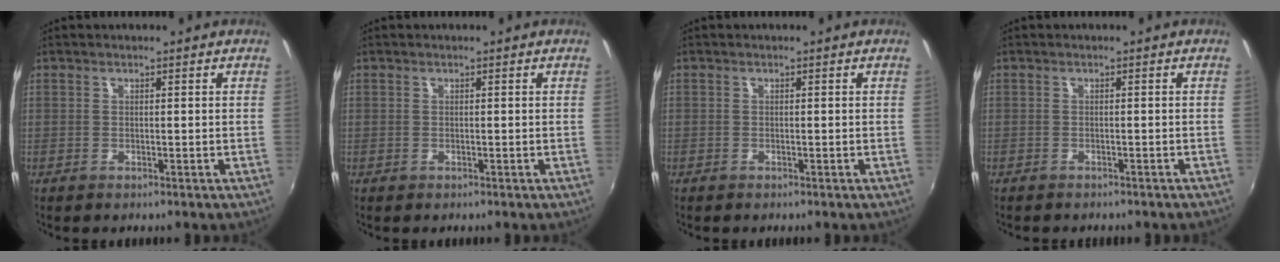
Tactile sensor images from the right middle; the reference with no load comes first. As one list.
[{"total": 0.0}, {"total": 0.6, "force": [-0.4, 0.4, 0.0], "torque": [-0.001, -0.001, -0.009]}, {"total": 2.4, "force": [-2.1, 0.6, 0.8], "torque": [-0.023, -0.011, -0.029]}]